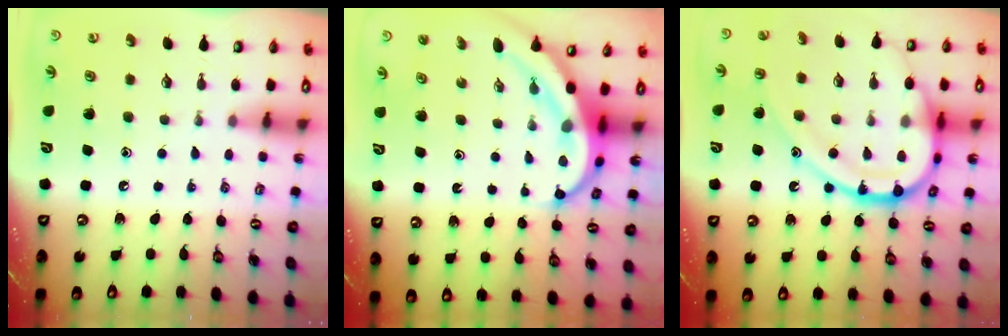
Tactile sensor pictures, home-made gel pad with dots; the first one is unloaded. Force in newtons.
{"total": 7.6, "press": 7.4, "slide": 1.5}
{"total": 22.9, "press": 22.7, "slide": 2.3}